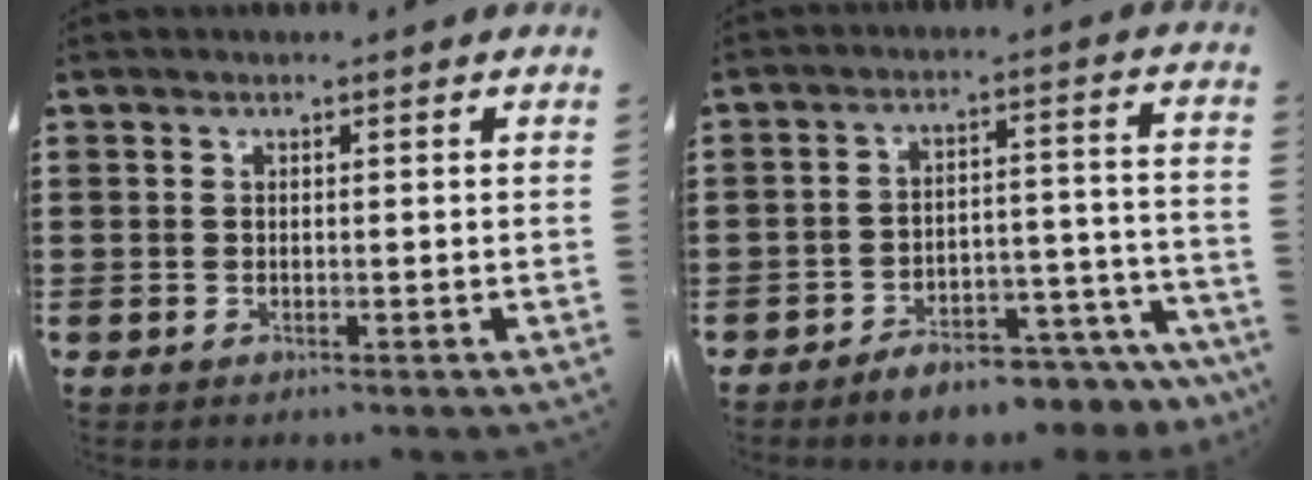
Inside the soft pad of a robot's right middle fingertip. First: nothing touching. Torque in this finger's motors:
{"motor_torque": [1.74, -0.40, 0.22, 0.12]}